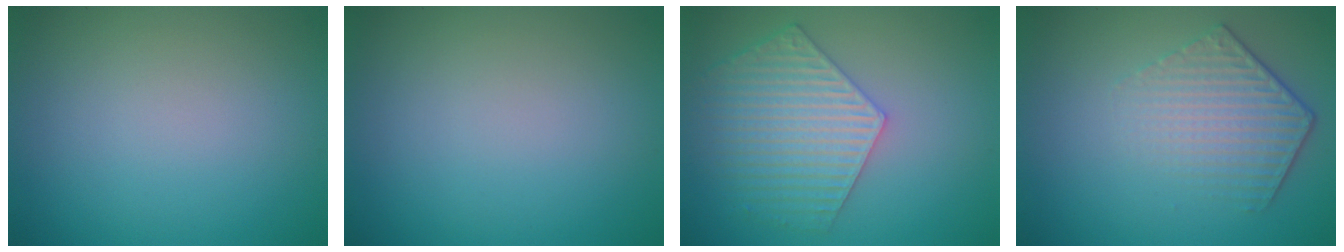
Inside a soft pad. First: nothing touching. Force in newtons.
{"total": 0.0}
{"total": 6.0, "press": 5.0, "slide": 3.2}
{"total": 4.4, "press": 3.0, "slide": 3.1}